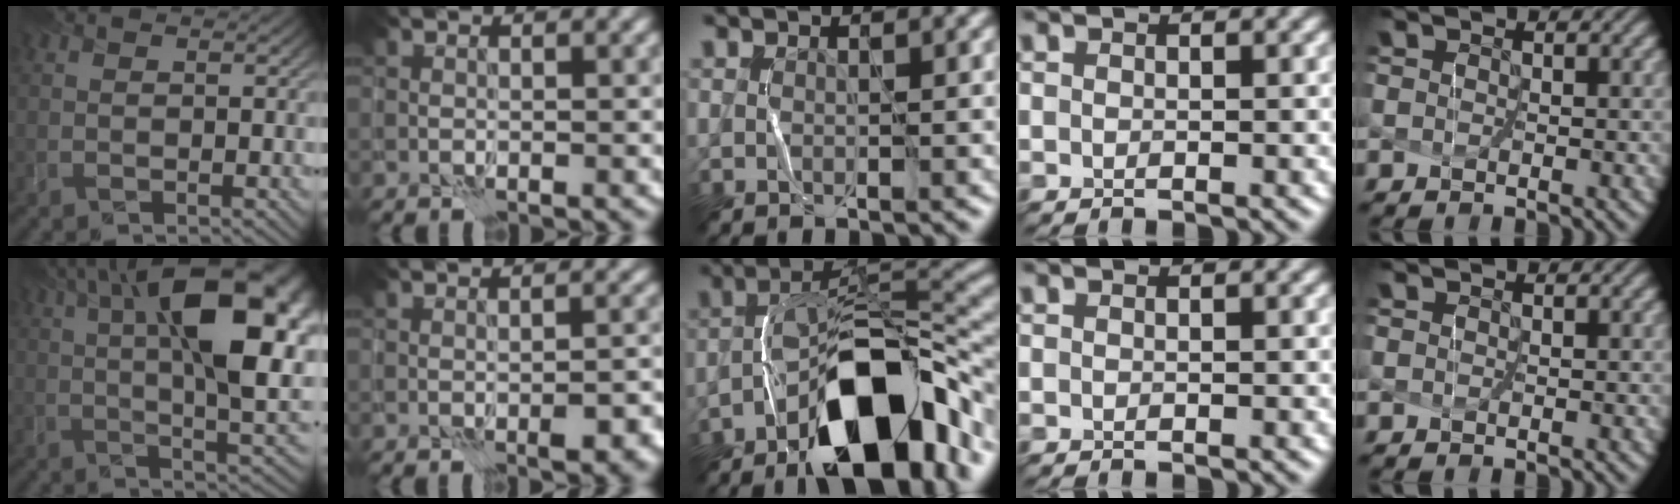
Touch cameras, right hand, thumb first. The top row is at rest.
{"thumb": {"total": 18.6, "force": [5.2, 6.7, 16.6], "torque": [-0.233, 0.026, 0.078]}, "index": {"total": 3.2, "force": [-1.3, 1.1, 2.7], "torque": [-0.043, -0.003, -0.017]}, "middle": {"total": 12.9, "force": [-7.4, 4.6, 9.5], "torque": [-0.134, 0.026, -0.132]}}